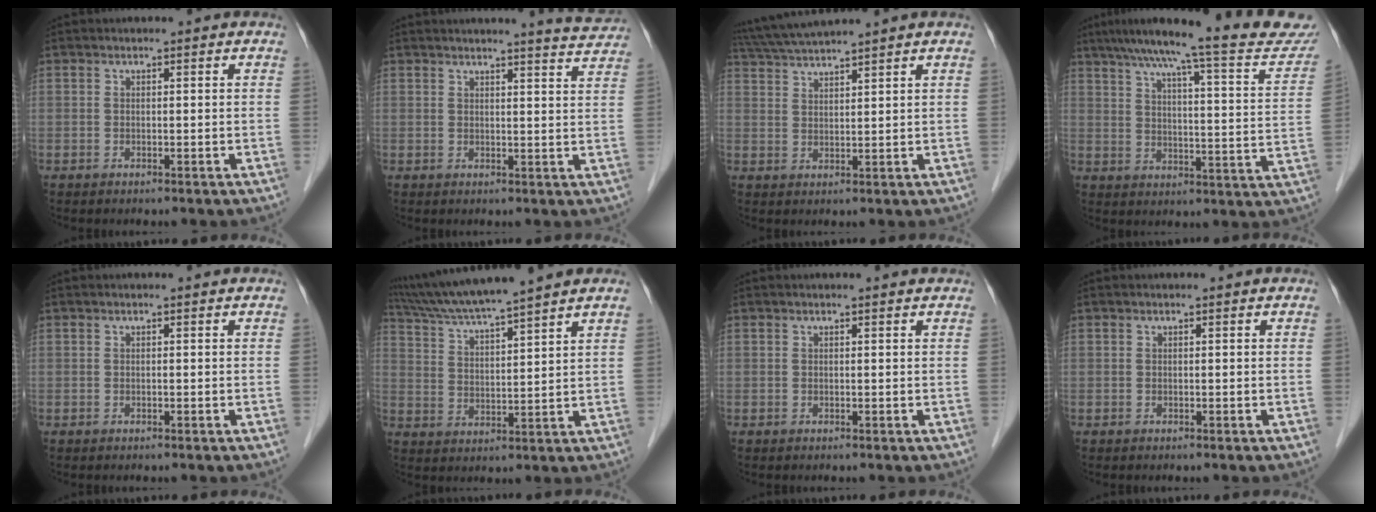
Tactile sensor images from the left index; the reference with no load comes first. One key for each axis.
{"total": 5.8, "fx": 5.7, "fy": -0.5, "fz": 1.1, "tx": -0.021, "ty": -0.019, "tz": 0.053}
{"total": 7.4, "fx": 6.7, "fy": -1.4, "fz": 2.8, "tx": -0.057, "ty": 0.024, "tz": 0.124}
{"total": 22.9, "fx": 19.9, "fy": 1.7, "fz": 11.3, "tx": -0.166, "ty": -0.018, "tz": 0.253}
{"total": 0.0}
{"total": 12.2, "fx": 10.8, "fy": -1.5, "fz": 5.6, "tx": -0.104, "ty": 0.016, "tz": 0.186}
{"total": 1.1, "fx": 1.0, "fy": -0.1, "fz": 0.3, "tx": -0.012, "ty": 0.005, "tz": 0.013}
{"total": 0.0}